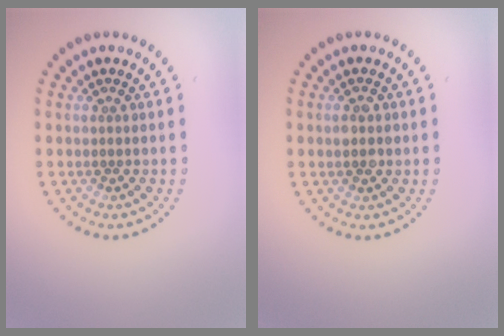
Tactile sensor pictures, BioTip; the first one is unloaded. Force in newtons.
{"total": 2.0, "press": 2.0, "slide": 0.2}